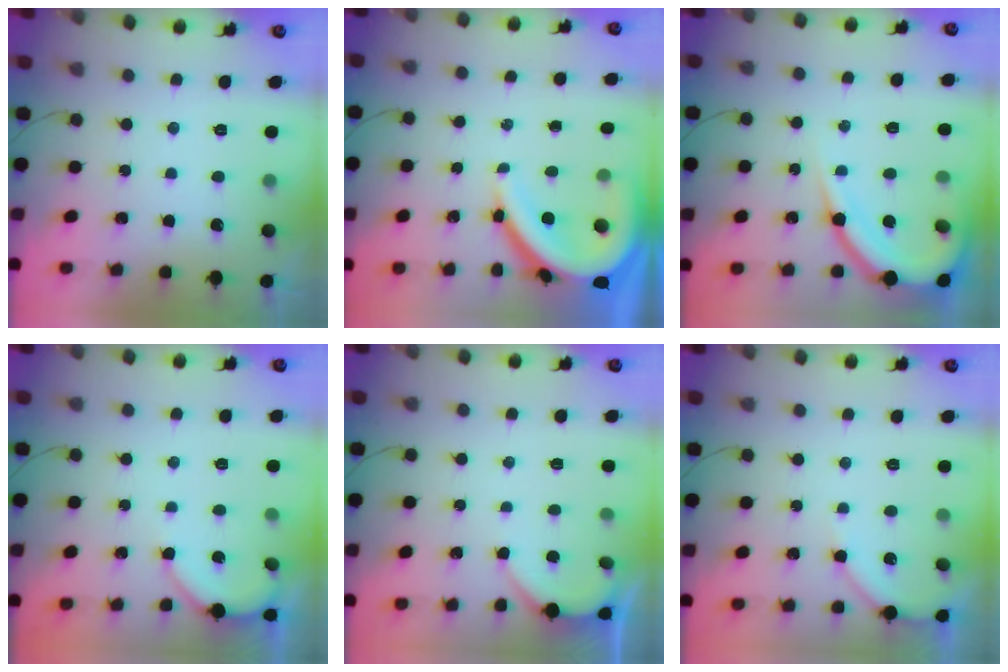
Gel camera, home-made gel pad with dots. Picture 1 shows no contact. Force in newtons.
{"total": 13.6, "press": 13.6, "slide": 1.5}
{"total": 11.7, "press": 11.6, "slide": 1.4}
{"total": 3.5, "press": 3.5, "slide": 0.4}
{"total": 3.1, "press": 3.1, "slide": 0.2}
{"total": 4.9, "press": 4.9, "slide": 0.6}